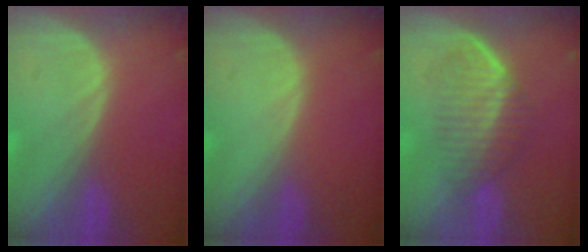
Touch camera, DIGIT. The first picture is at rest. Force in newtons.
{"total": 0.0}
{"total": 6.6, "press": 6.0, "slide": 2.7}